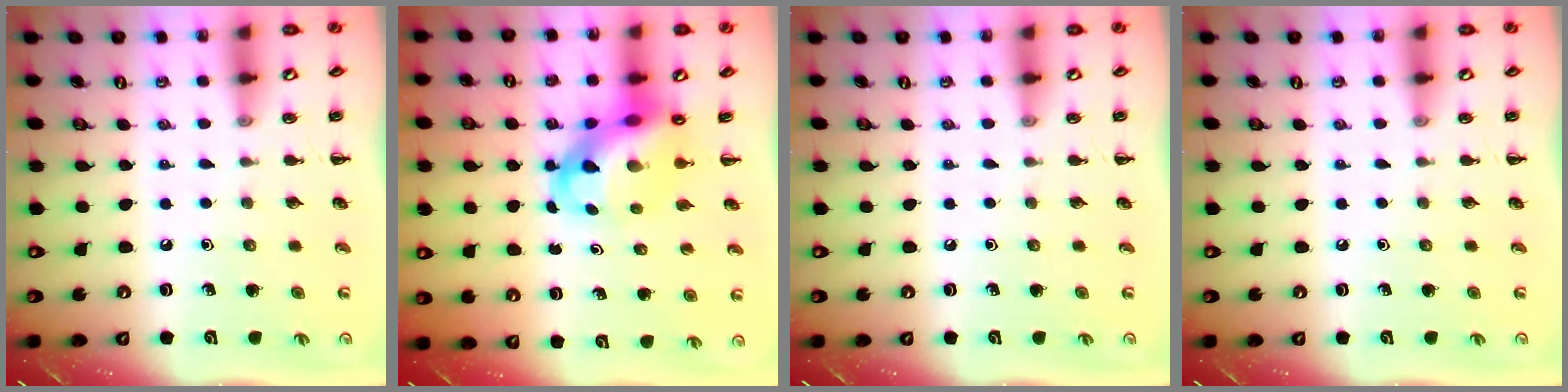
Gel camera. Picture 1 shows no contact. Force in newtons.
{"total": 10.5, "press": 10.1, "slide": 3.1}
{"total": 0.0}
{"total": 0.0}